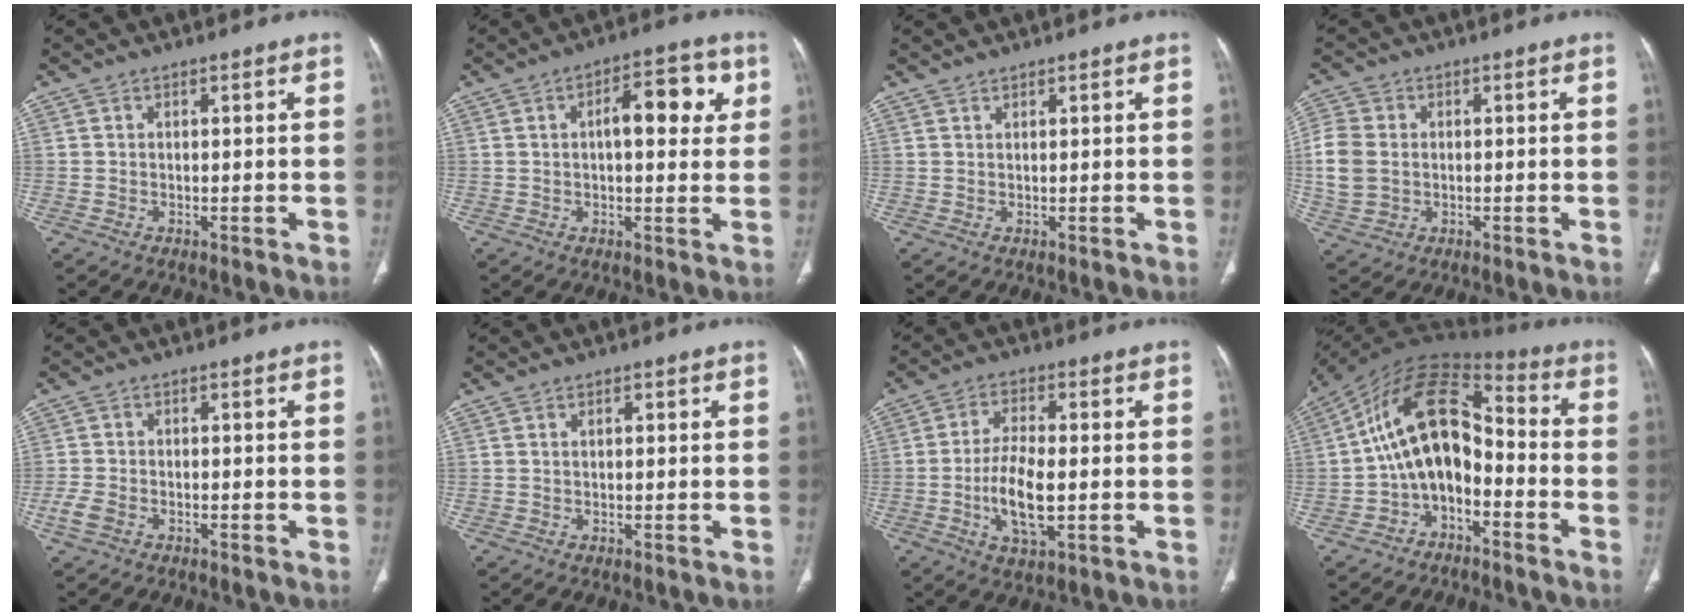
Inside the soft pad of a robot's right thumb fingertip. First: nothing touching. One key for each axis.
{"total": 10.0, "fx": 2.2, "fy": 4.6, "fz": 8.6, "tx": -0.087, "ty": 0.013, "tz": 0.025}
{"total": 0.6, "fx": 0.6, "fy": 0.0, "fz": -0.1, "tx": -0.003, "ty": 0.000, "tz": 0.014}
{"total": 8.1, "fx": -0.2, "fy": 6.4, "fz": 4.9, "tx": -0.113, "ty": 0.004, "tz": -0.004}
{"total": 3.1, "fx": -1.5, "fy": 2.0, "fz": 1.9, "tx": -0.050, "ty": 0.004, "tz": -0.028}
{"total": 0.7, "fx": 0.2, "fy": 0.4, "fz": 0.5, "tx": -0.008, "ty": 0.003, "tz": 0.004}
{"total": 9.3, "fx": -1.6, "fy": 3.6, "fz": 8.5, "tx": -0.168, "ty": -0.002, "tz": -0.029}
{"total": 14.3, "fx": -3.1, "fy": 8.9, "fz": 10.7, "tx": -0.166, "ty": 0.078, "tz": -0.062}